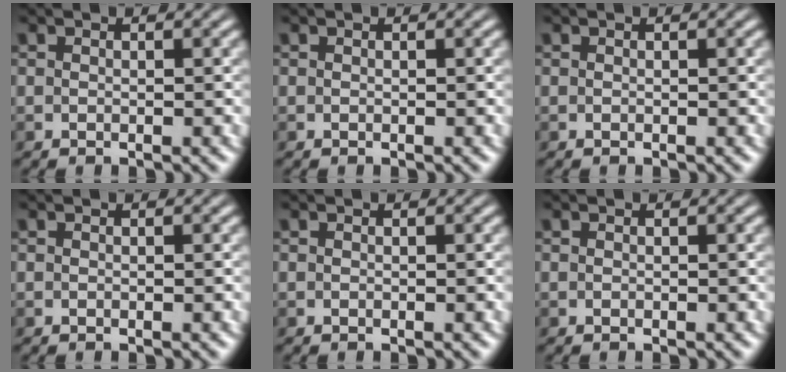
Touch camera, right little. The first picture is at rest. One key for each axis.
{"total": 0.0}
{"total": 0.0}
{"total": 0.0}
{"total": 0.0}
{"total": 0.0}